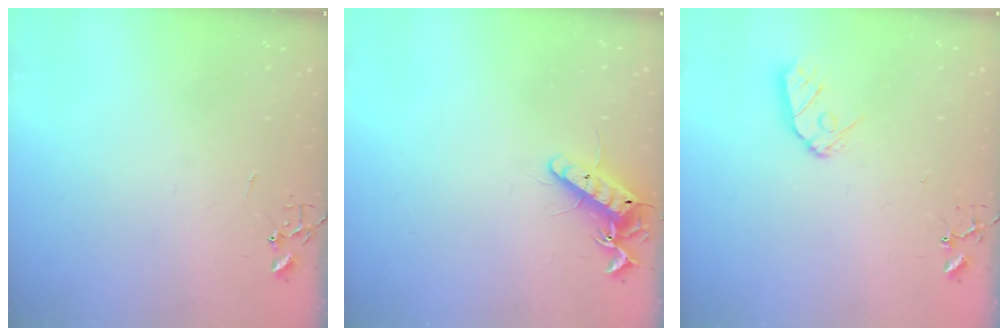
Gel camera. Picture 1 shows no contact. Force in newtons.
{"total": 12.8, "press": 12.8, "slide": 0.6}
{"total": 8.6, "press": 8.5, "slide": 0.7}